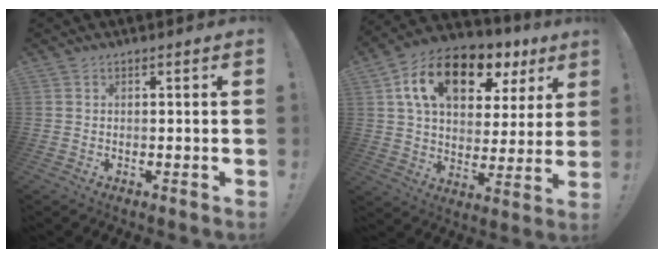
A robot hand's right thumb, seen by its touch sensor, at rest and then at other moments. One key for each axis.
{"total": 18.1, "fx": 9.4, "fy": 10.4, "fz": 11.4, "tx": -0.186, "ty": -0.041, "tz": 0.164}